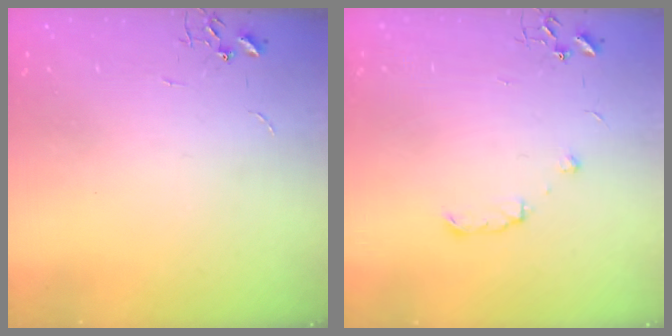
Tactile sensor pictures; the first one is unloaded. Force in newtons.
{"total": 5.8, "press": 5.8, "slide": 0.8}